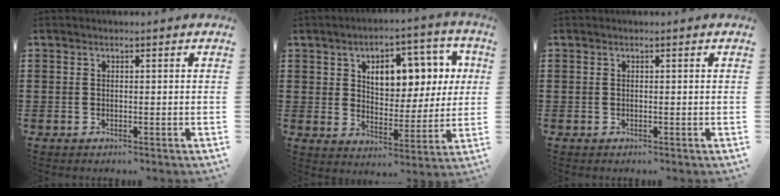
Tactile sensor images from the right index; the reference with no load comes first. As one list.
[{"total": 8.6, "force": [3.2, 5.3, 5.9], "torque": [-0.103, -0.001, 0.048]}, {"total": 0.0}]